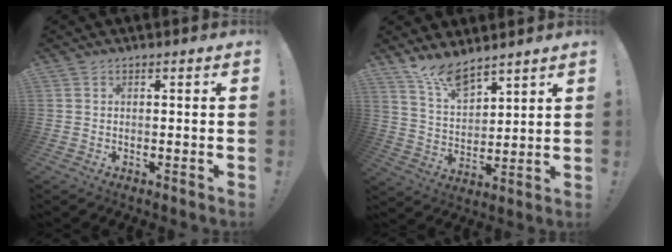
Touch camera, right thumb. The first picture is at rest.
{"total": 9.9, "force": [8.4, 3.4, 3.9], "torque": [-0.083, -0.060, 0.163]}